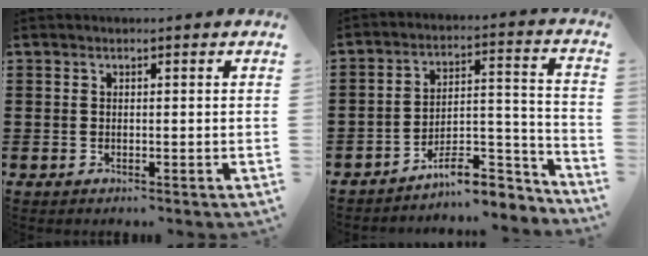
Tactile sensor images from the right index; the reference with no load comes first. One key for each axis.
{"total": 9.3, "fx": -7.8, "fy": 2.9, "fz": 4.1, "tx": -0.050, "ty": 0.030, "tz": -0.144}